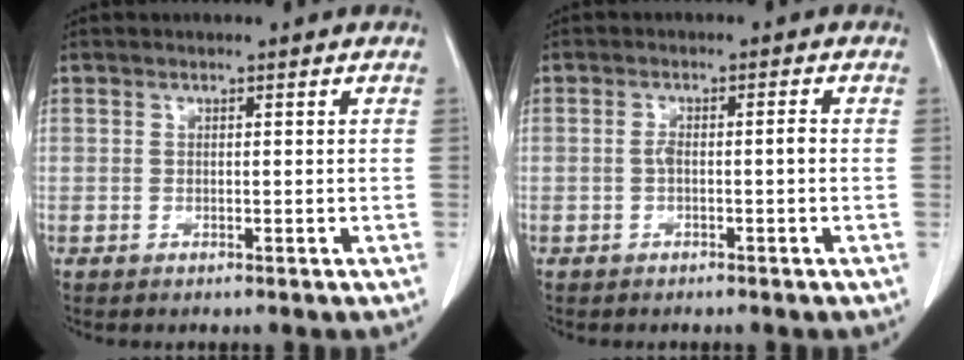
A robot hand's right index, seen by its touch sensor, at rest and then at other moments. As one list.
[{"total": 2.4, "force": [-0.4, 0.5, 2.3], "torque": [-0.041, 0.003, -0.007]}]